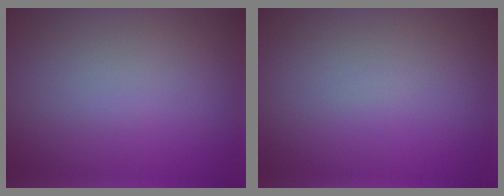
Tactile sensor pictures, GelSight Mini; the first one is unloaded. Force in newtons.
{"total": 0.0}